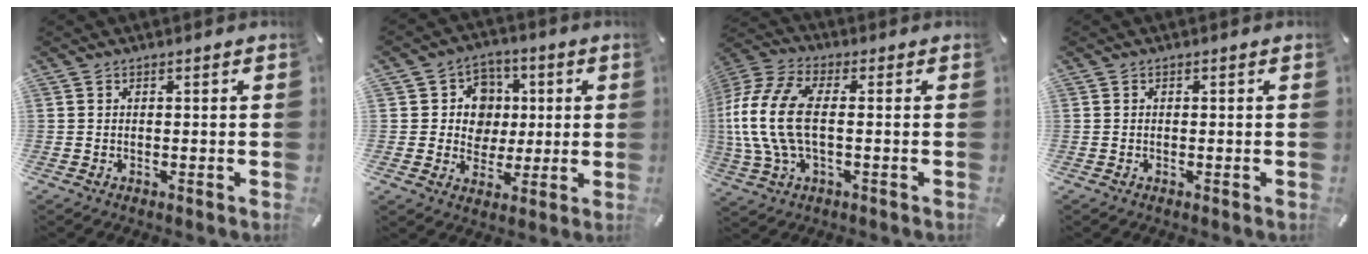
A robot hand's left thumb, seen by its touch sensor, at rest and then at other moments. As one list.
[{"total": 9.6, "force": [1.1, 9.1, 2.8], "torque": [-0.040, 0.000, 0.024]}, {"total": 15.0, "force": [-0.4, 7.6, 12.9], "torque": [-0.280, -0.006, -0.008]}, {"total": 0.0}]